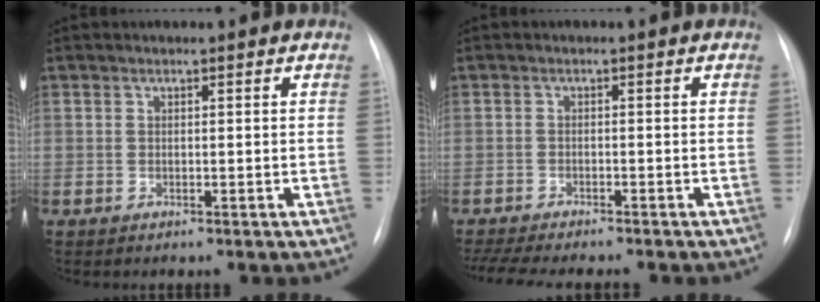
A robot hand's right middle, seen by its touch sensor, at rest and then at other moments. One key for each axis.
{"total": 11.9, "fx": -10.4, "fy": 1.8, "fz": 5.4, "tx": -0.081, "ty": -0.009, "tz": -0.145}